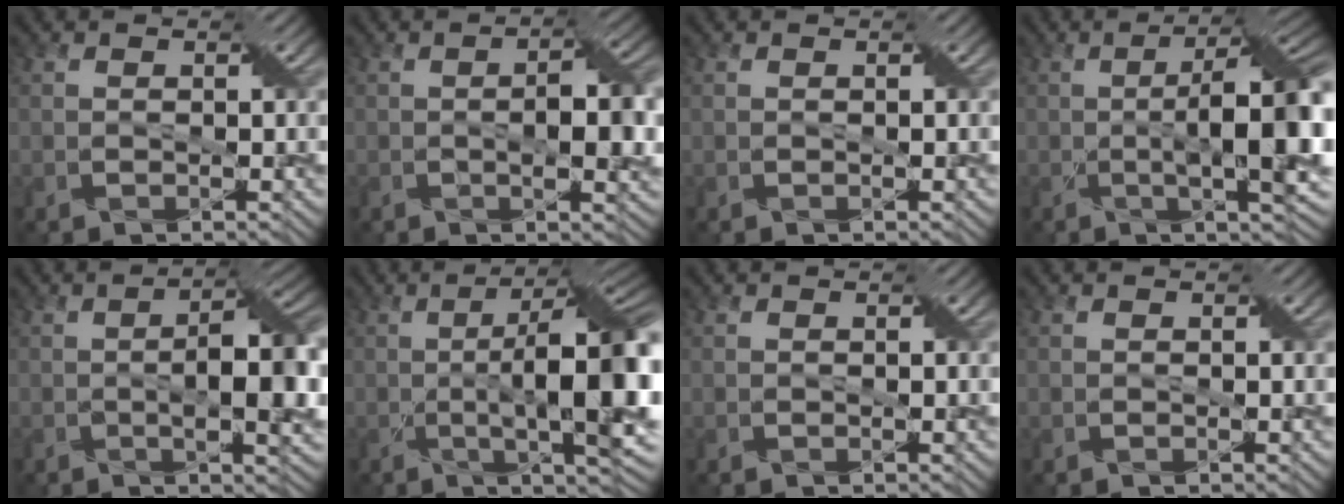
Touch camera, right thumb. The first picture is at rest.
{"total": 5.0, "force": [-0.3, 1.8, 4.7], "torque": [-0.074, -0.002, -0.004]}
{"total": 0.0}
{"total": 11.5, "force": [-1.0, 2.9, 11.1], "torque": [-0.171, 0.006, -0.011]}
{"total": 8.0, "force": [-0.9, 2.5, 7.6], "torque": [-0.118, 0.001, -0.016]}
{"total": 15.0, "force": [-1.3, 4.1, 14.4], "torque": [-0.204, 0.000, -0.011]}
{"total": 0.0}
{"total": 0.0}